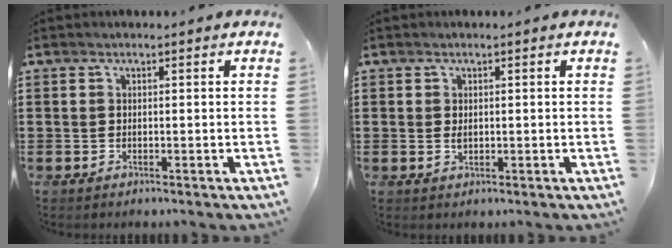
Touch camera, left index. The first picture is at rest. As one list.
[{"total": 1.0, "force": [0.2, 0.5, 0.9], "torque": [-0.019, 0.002, 0.003]}]